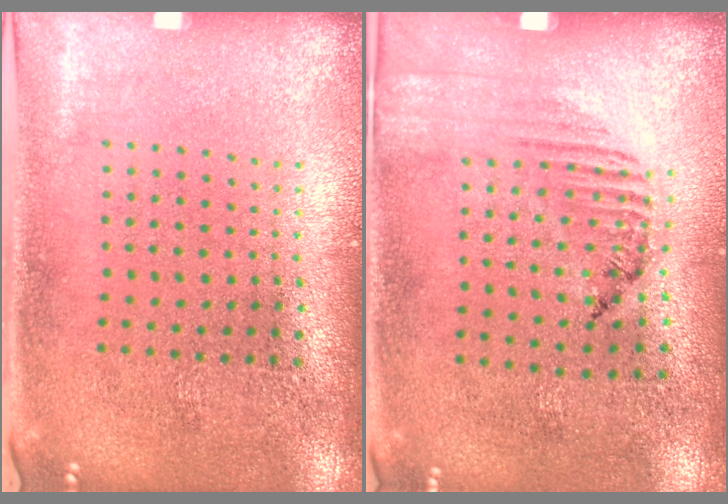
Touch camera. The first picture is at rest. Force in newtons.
{"total": 1.5, "press": 1.1, "slide": 1.1}